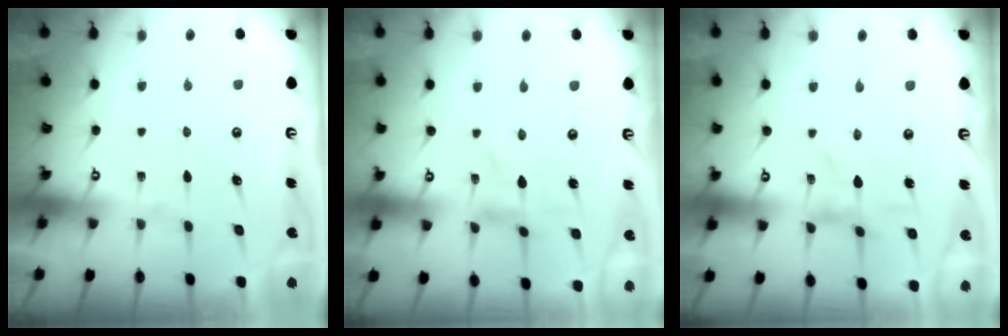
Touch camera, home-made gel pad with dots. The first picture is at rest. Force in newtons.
{"total": 0.0}
{"total": 2.3, "press": 2.3, "slide": 0.4}